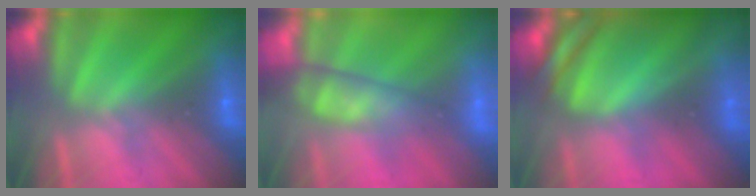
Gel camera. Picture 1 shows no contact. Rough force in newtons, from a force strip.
{"total": 4.3}
{"total": 6.2}